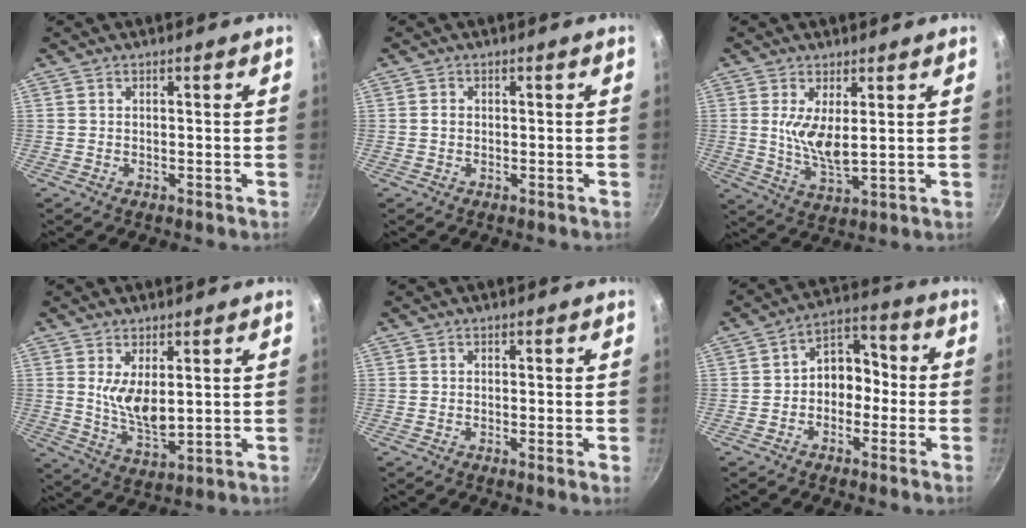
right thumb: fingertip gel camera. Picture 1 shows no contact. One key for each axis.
{"total": 0.9, "fx": -0.1, "fy": 0.7, "fz": 0.5, "tx": -0.007, "ty": 0.002, "tz": -0.002}
{"total": 7.1, "fx": 1.3, "fy": 2.6, "fz": 6.5, "tx": -0.130, "ty": -0.026, "tz": 0.034}
{"total": 7.5, "fx": 1.7, "fy": 3.3, "fz": 6.5, "tx": -0.112, "ty": -0.028, "tz": 0.045}
{"total": 1.1, "fx": -0.1, "fy": 0.0, "fz": 1.1, "tx": -0.021, "ty": -0.004, "tz": -0.004}
{"total": 8.5, "fx": -1.1, "fy": 6.2, "fz": 5.7, "tx": -0.051, "ty": 0.040, "tz": -0.035}